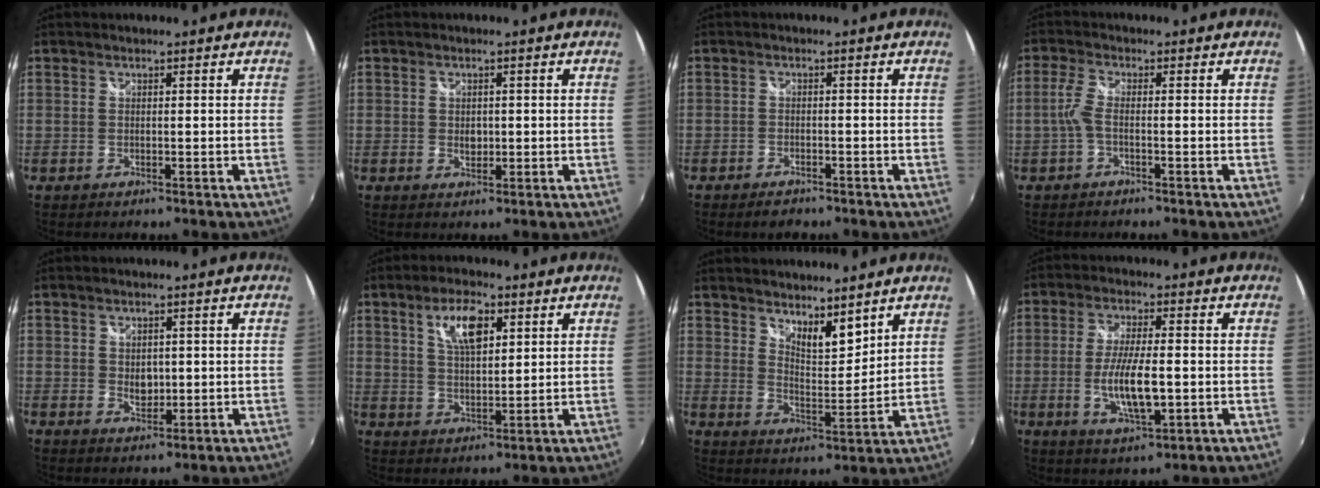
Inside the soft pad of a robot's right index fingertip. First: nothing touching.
{"total": 1.6, "force": [0.0, 1.4, 0.8], "torque": [-0.010, 0.002, 0.003]}
{"total": 2.9, "force": [-2.3, 1.3, 1.1], "torque": [-0.032, -0.003, -0.040]}
{"total": 2.5, "force": [-1.1, 0.5, 2.2], "torque": [-0.058, 0.003, -0.025]}
{"total": 2.7, "force": [0.3, 2.1, 1.6], "torque": [-0.022, 0.002, 0.009]}
{"total": 8.0, "force": [3.6, 3.3, 6.4], "torque": [-0.116, 0.010, 0.067]}
{"total": 7.5, "force": [6.0, 2.4, 3.9], "torque": [-0.052, -0.005, 0.103]}
{"total": 9.3, "force": [-1.6, 2.5, 8.9], "torque": [-0.173, -0.007, -0.024]}